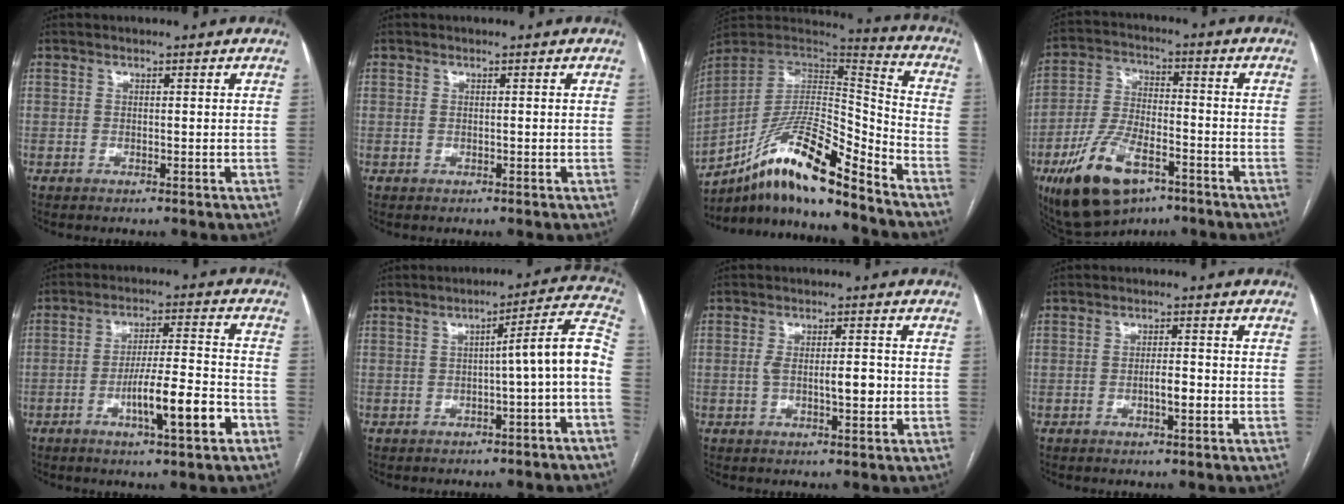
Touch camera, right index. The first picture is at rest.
{"total": 0.5, "force": [0.0, 0.1, 0.5], "torque": [-0.012, 0.000, 0.001]}
{"total": 18.4, "force": [-13.4, 2.4, 12.5], "torque": [-0.235, 0.009, -0.239]}
{"total": 14.3, "force": [-7.9, 6.1, 10.2], "torque": [-0.209, -0.004, -0.133]}
{"total": 10.7, "force": [-4.6, 0.8, 9.6], "torque": [-0.159, 0.003, -0.072]}
{"total": 8.6, "force": [-2.1, -0.5, 8.3], "torque": [-0.097, 0.029, -0.033]}
{"total": 4.9, "force": [-0.6, 1.4, 4.7], "torque": [-0.084, 0.006, -0.006]}
{"total": 2.8, "force": [-0.9, 0.5, 2.6], "torque": [-0.043, 0.002, -0.014]}